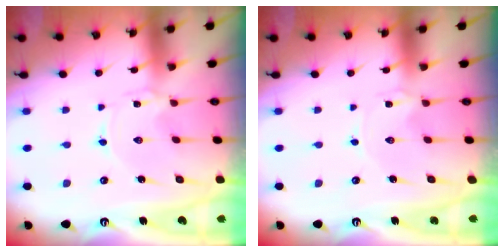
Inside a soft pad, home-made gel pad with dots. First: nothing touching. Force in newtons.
{"total": 0.0}